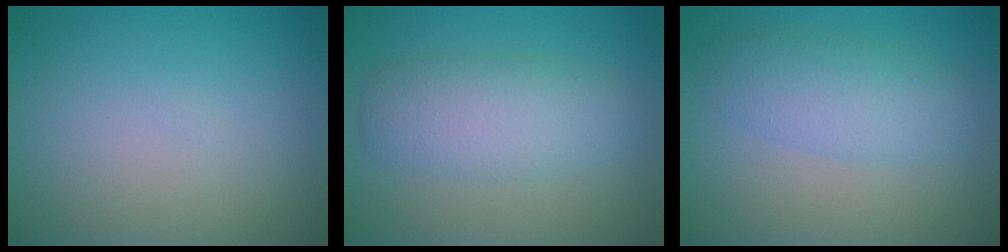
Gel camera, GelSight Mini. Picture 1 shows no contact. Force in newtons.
{"total": 4.8, "press": 4.8, "slide": 0.1}
{"total": 3.7, "press": 3.7, "slide": 0.1}